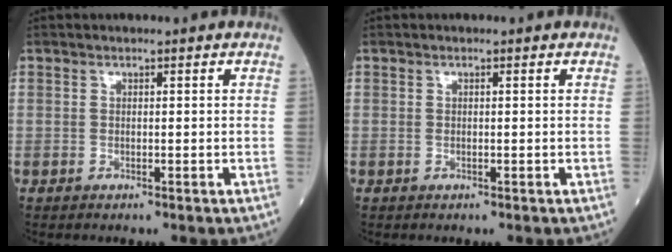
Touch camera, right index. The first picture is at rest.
{"total": 0.0}